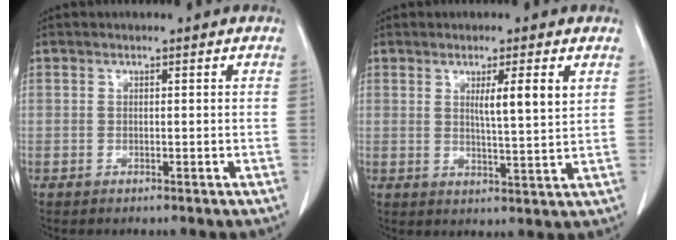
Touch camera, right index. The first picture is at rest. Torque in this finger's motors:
{"motor_torque": [0.55, 0.55, 0.16, 0.06]}